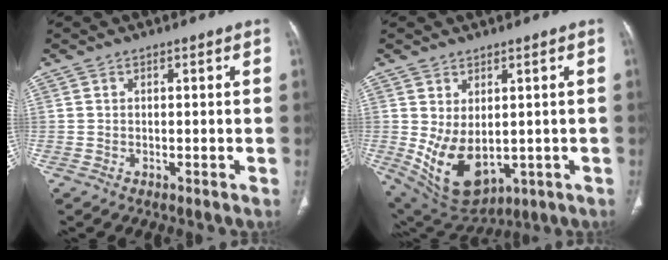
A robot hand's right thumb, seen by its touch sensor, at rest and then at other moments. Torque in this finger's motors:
{"motor_torque": [-0.58, 0.91, 1.22, 0.24, 0.43]}